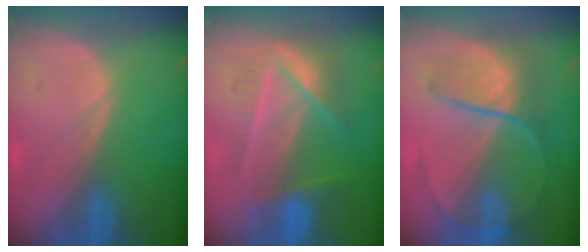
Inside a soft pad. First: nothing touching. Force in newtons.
{"total": 7.2, "press": 6.7, "slide": 2.8}
{"total": 7.1, "press": 6.7, "slide": 2.5}